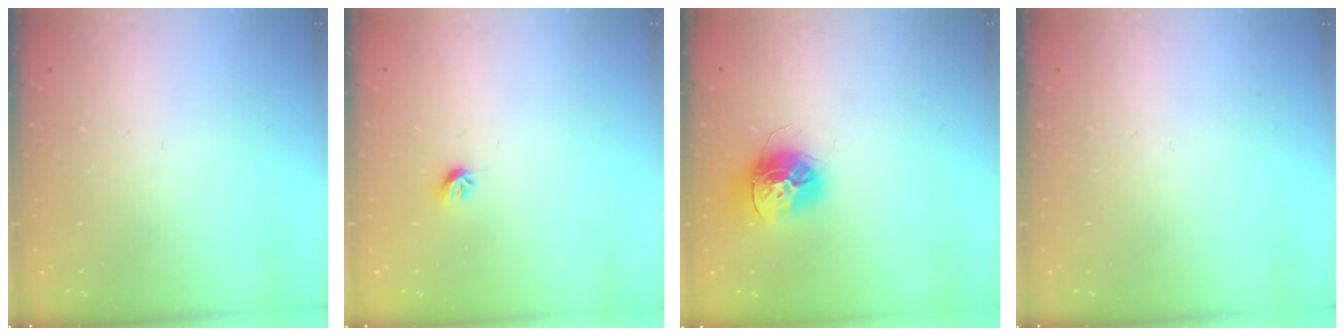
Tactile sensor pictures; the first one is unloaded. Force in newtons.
{"total": 5.7, "press": 5.6, "slide": 0.8}
{"total": 13.5, "press": 13.5, "slide": 1.0}
{"total": 0.0}